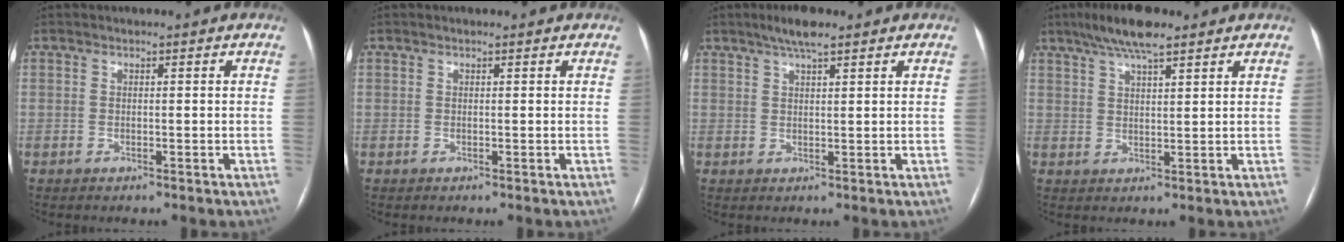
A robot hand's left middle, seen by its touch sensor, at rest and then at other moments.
{"total": 0.7, "force": [0.6, 0.1, 0.2], "torque": [-0.010, 0.012, 0.009]}
{"total": 4.2, "force": [3.0, 0.6, 2.8], "torque": [-0.054, 0.011, 0.053]}
{"total": 7.6, "force": [5.6, 1.3, 5.0], "torque": [-0.089, 0.021, 0.094]}